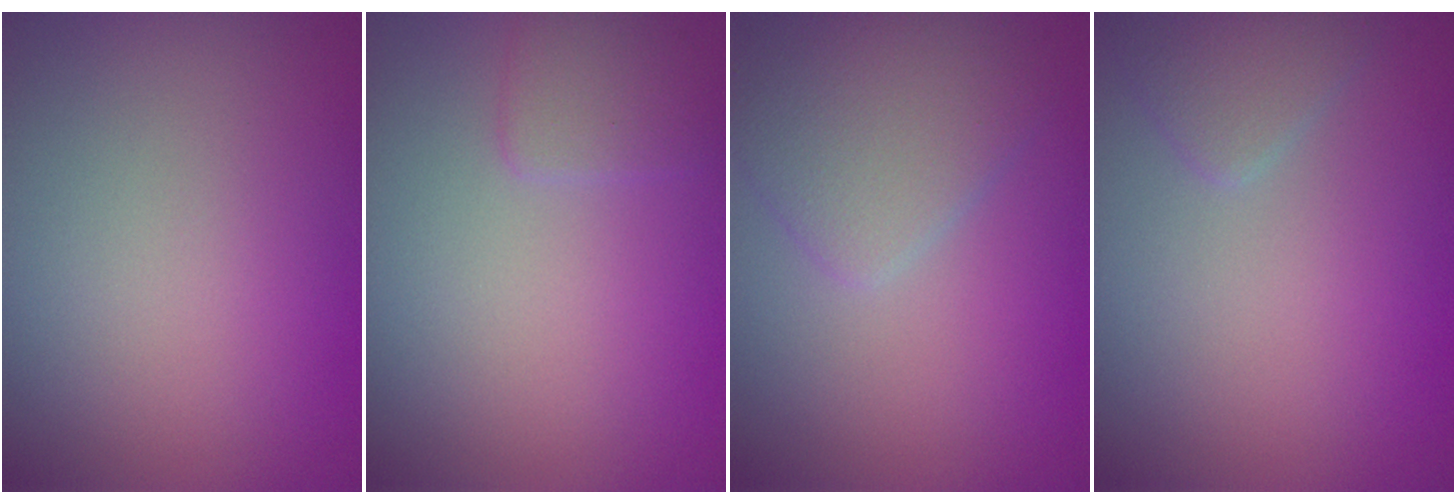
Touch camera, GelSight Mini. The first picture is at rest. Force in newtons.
{"total": 1.6, "press": 1.6, "slide": 0.1}
{"total": 3.8, "press": 3.8, "slide": 0.1}
{"total": 1.6, "press": 1.6, "slide": 0.1}